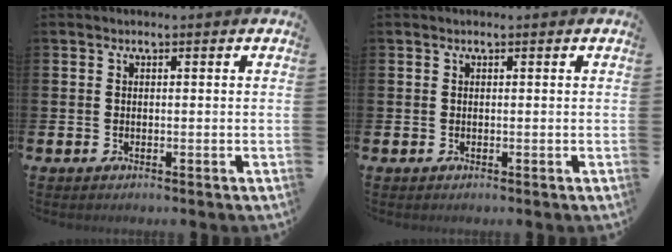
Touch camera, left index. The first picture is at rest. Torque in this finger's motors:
{"motor_torque": [0.12, -0.05, 0.00, 0.00]}